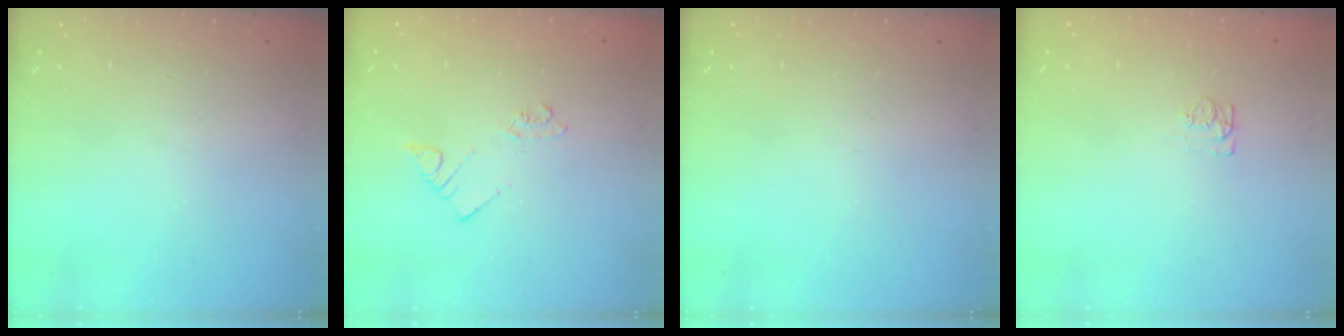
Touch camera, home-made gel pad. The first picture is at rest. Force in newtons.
{"total": 2.0, "press": 2.0, "slide": 0.2}
{"total": 0.0}
{"total": 3.1, "press": 3.1, "slide": 0.5}